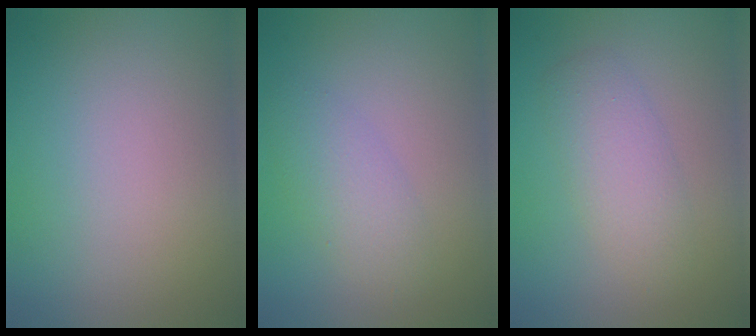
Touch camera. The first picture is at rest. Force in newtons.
{"total": 2.7, "press": 2.7, "slide": 0.0}
{"total": 3.0, "press": 3.0, "slide": 0.1}